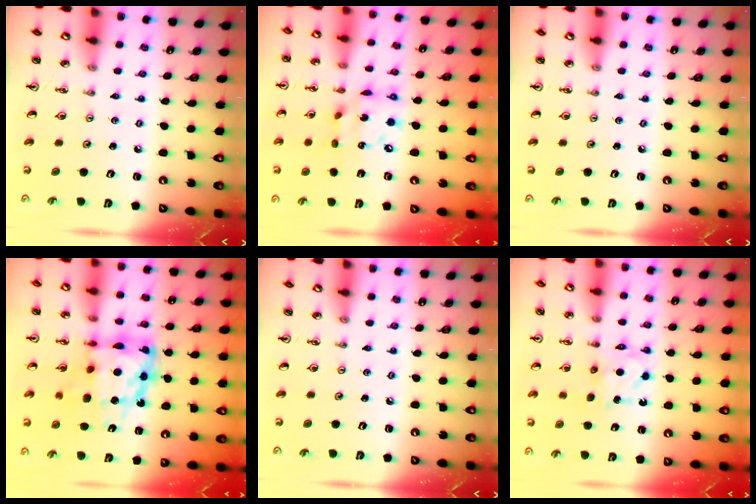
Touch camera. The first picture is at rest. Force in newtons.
{"total": 13.3, "press": 13.2, "slide": 0.8}
{"total": 0.0}
{"total": 13.6, "press": 13.5, "slide": 1.2}
{"total": 0.0}
{"total": 7.0, "press": 6.9, "slide": 1.1}